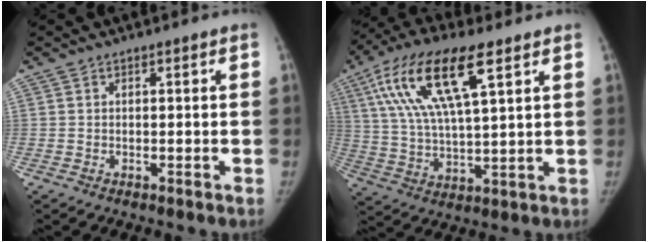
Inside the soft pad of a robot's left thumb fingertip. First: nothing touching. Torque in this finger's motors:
{"motor_torque": [0.56, 0.07, 1.83, -0.94, 0.45]}